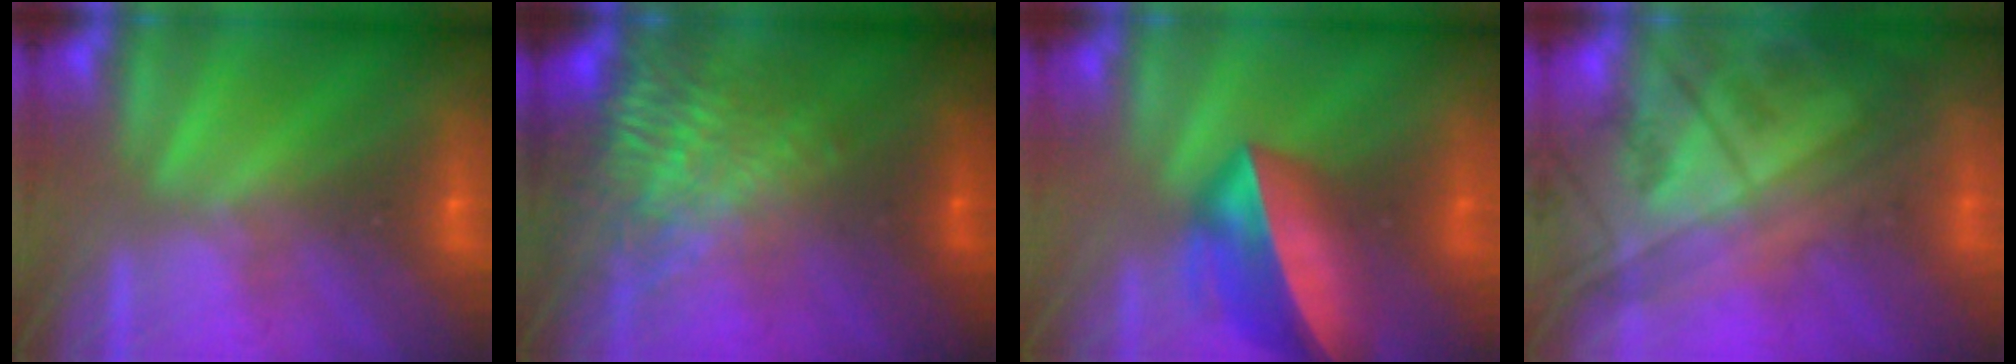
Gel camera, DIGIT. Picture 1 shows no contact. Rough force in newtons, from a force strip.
{"total": 7.1}
{"total": 6.5}
{"total": 7.3}